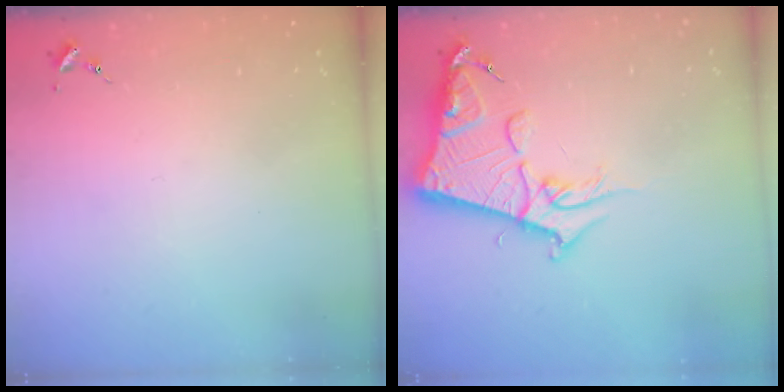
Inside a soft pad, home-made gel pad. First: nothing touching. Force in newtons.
{"total": 14.8, "press": 14.8, "slide": 1.5}